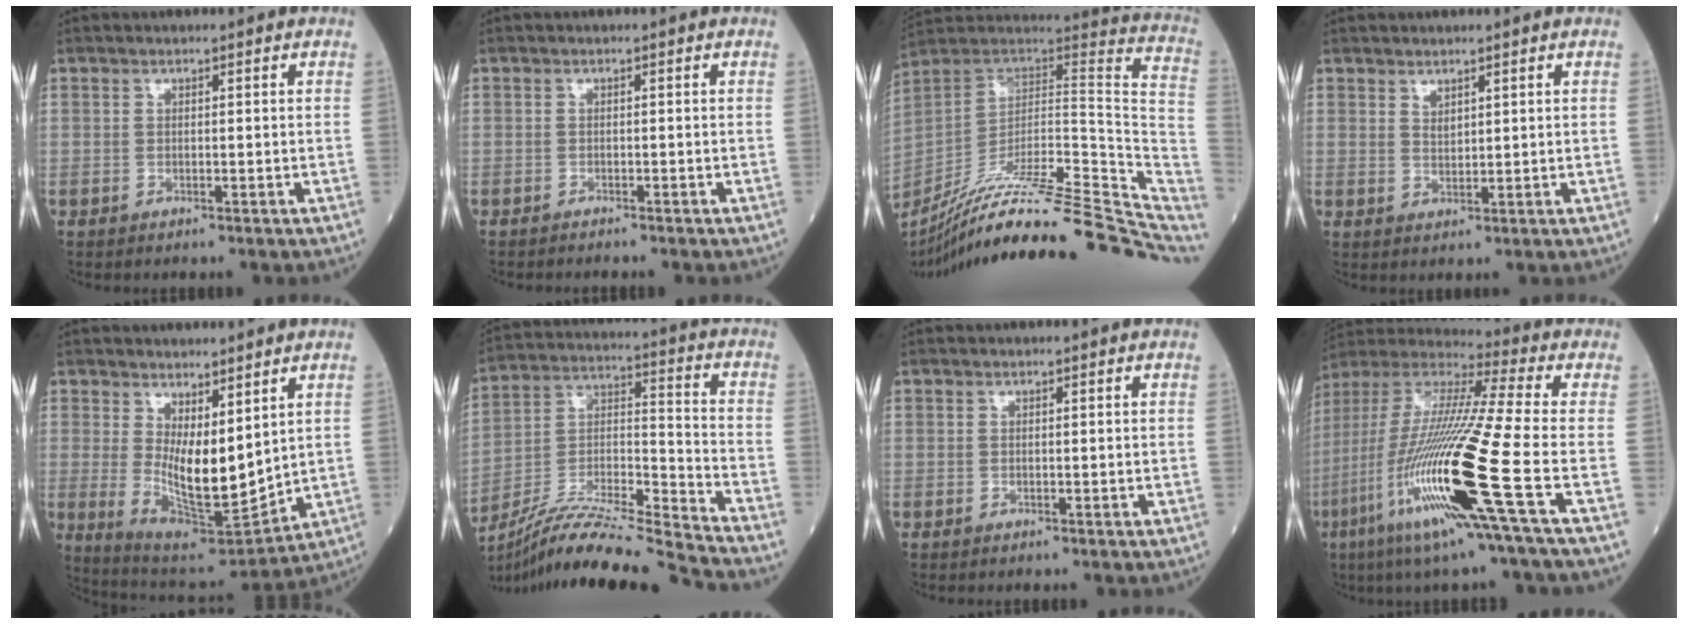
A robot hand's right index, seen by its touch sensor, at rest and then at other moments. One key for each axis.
{"total": 1.3, "fx": -1.2, "fy": -0.1, "fz": 0.4, "tx": -0.007, "ty": 0.001, "tz": -0.014}
{"total": 32.2, "fx": -26.1, "fy": 3.2, "fz": 18.7, "tx": -0.194, "ty": -0.019, "tz": -0.380}
{"total": 1.5, "fx": 1.2, "fy": 0.5, "fz": 0.8, "tx": -0.018, "ty": -0.003, "tz": 0.028}
{"total": 11.0, "fx": 2.3, "fy": 3.4, "fz": 10.1, "tx": -0.181, "ty": -0.028, "tz": 0.063}
{"total": 21.6, "fx": -19.8, "fy": -1.8, "fz": 8.3, "tx": -0.167, "ty": -0.021, "tz": -0.340}
{"total": 0.0}
{"total": 23.0, "fx": -7.8, "fy": -0.6, "fz": 21.6, "tx": -0.466, "ty": -0.046, "tz": -0.160}